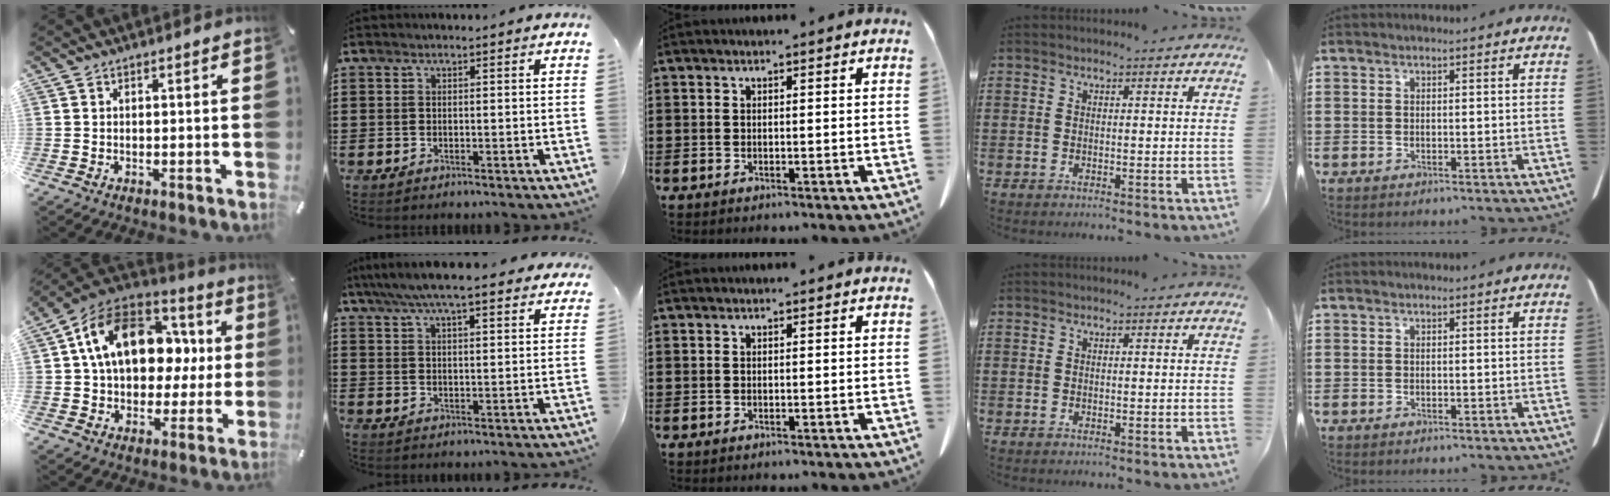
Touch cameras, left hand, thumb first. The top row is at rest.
{"thumb": {"total": 18.8, "force": [3.9, 14.1, 11.9], "torque": [-0.213, 0.000, 0.070]}, "index": {"total": 6.8, "force": [5.9, 0.8, 3.3], "torque": [-0.082, -0.015, 0.105]}}